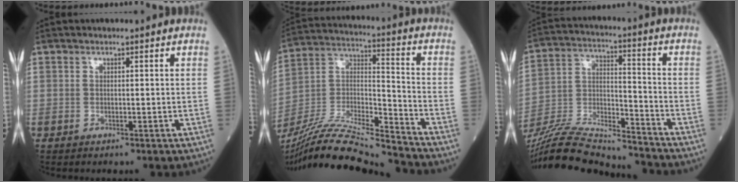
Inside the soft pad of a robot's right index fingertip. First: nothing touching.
{"total": 20.0, "force": [-18.5, -0.3, 7.6], "torque": [-0.164, -0.002, -0.332]}
{"total": 19.1, "force": [-18.1, 1.1, 5.9], "torque": [-0.129, 0.004, -0.316]}